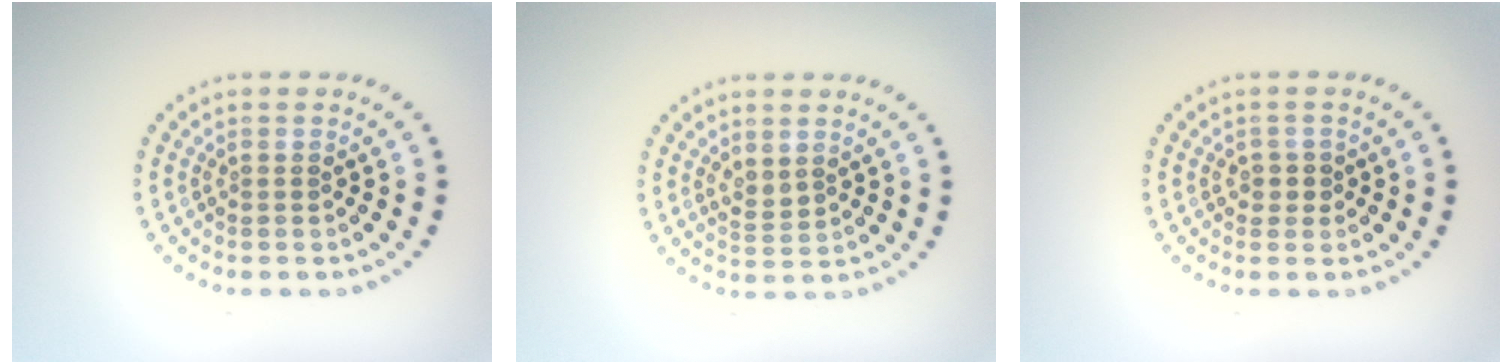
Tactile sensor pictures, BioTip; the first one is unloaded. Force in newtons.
{"total": 1.4, "press": 1.3, "slide": 0.6}
{"total": 1.4, "press": 1.1, "slide": 0.8}